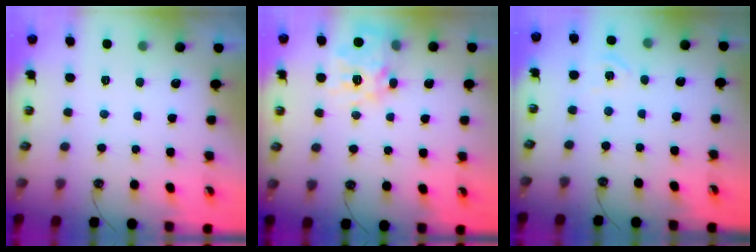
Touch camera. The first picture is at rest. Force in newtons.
{"total": 14.0, "press": 14.0, "slide": 1.2}
{"total": 3.7, "press": 3.6, "slide": 0.5}